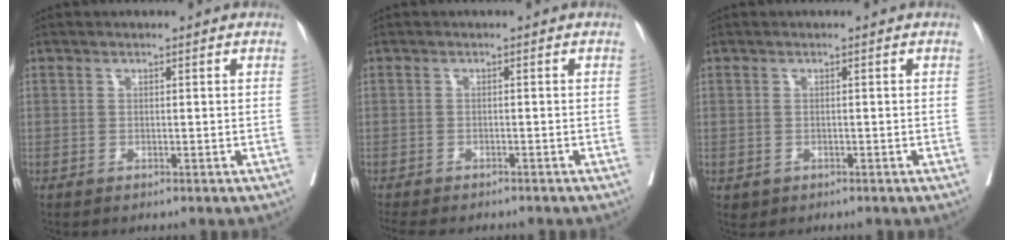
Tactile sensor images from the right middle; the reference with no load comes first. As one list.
[{"total": 7.6, "force": [-6.6, 2.3, 3.1], "torque": [-0.043, -0.005, -0.092]}, {"total": 0.9, "force": [-0.3, 0.8, 0.2], "torque": [-0.004, 0.002, 0.002]}]